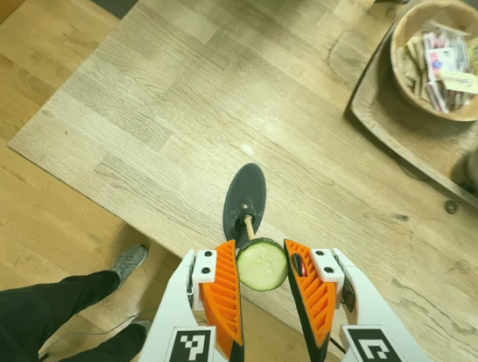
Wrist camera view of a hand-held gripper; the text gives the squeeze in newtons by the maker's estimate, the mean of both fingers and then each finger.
{"total": 7.8, "left": 8.2, "right": 7.5}